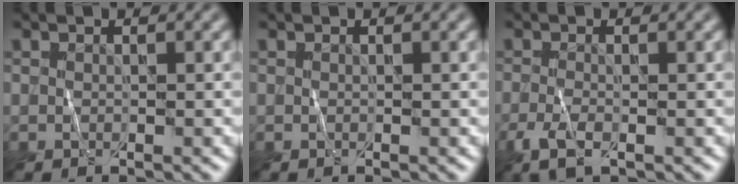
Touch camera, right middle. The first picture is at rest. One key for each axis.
{"total": 0.0}
{"total": 2.6, "fx": -1.2, "fy": 1.0, "fz": 2.2, "tx": -0.052, "ty": -0.006, "tz": -0.028}